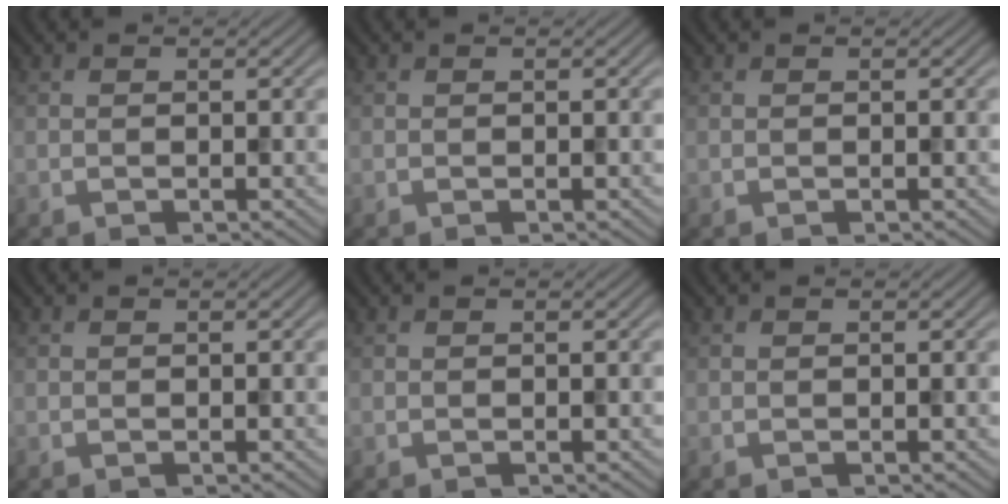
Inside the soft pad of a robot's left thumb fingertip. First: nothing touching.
{"total": 0.0}
{"total": 0.0}
{"total": 0.0}
{"total": 0.0}
{"total": 0.0}